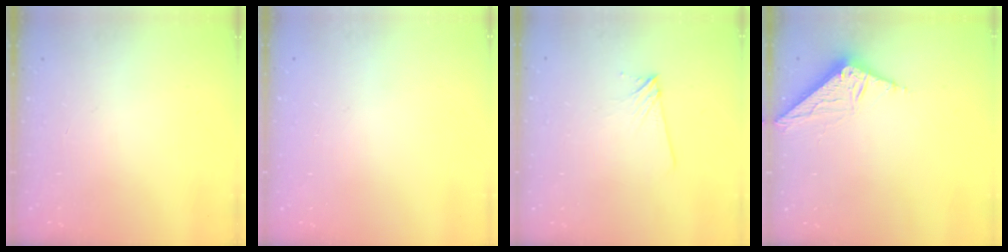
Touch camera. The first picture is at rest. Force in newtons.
{"total": 0.0}
{"total": 5.0, "press": 5.0, "slide": 0.8}
{"total": 8.3, "press": 8.3, "slide": 0.5}